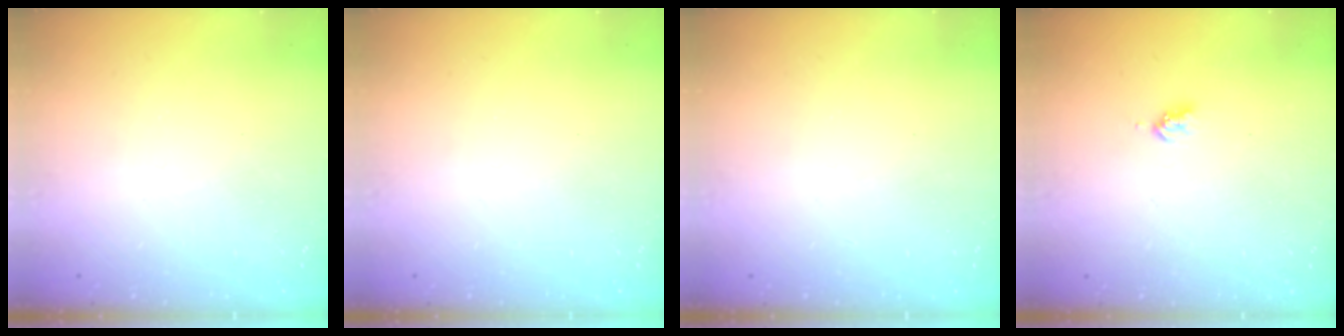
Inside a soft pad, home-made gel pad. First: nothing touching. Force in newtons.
{"total": 0.0}
{"total": 1.1, "press": 1.1, "slide": 0.1}
{"total": 3.0, "press": 3.0, "slide": 0.4}